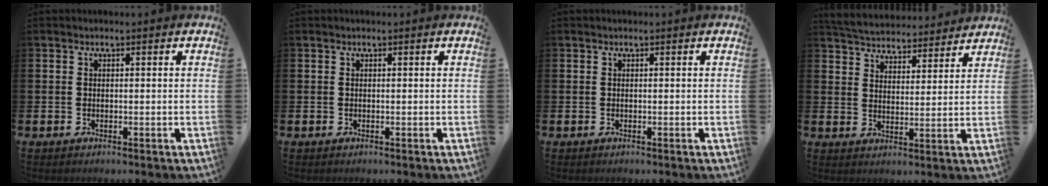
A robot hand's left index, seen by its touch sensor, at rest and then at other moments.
{"total": 0.0}
{"total": 0.0}
{"total": 5.3, "force": [5.2, 0.9, 0.3], "torque": [-0.034, -0.035, 0.094]}